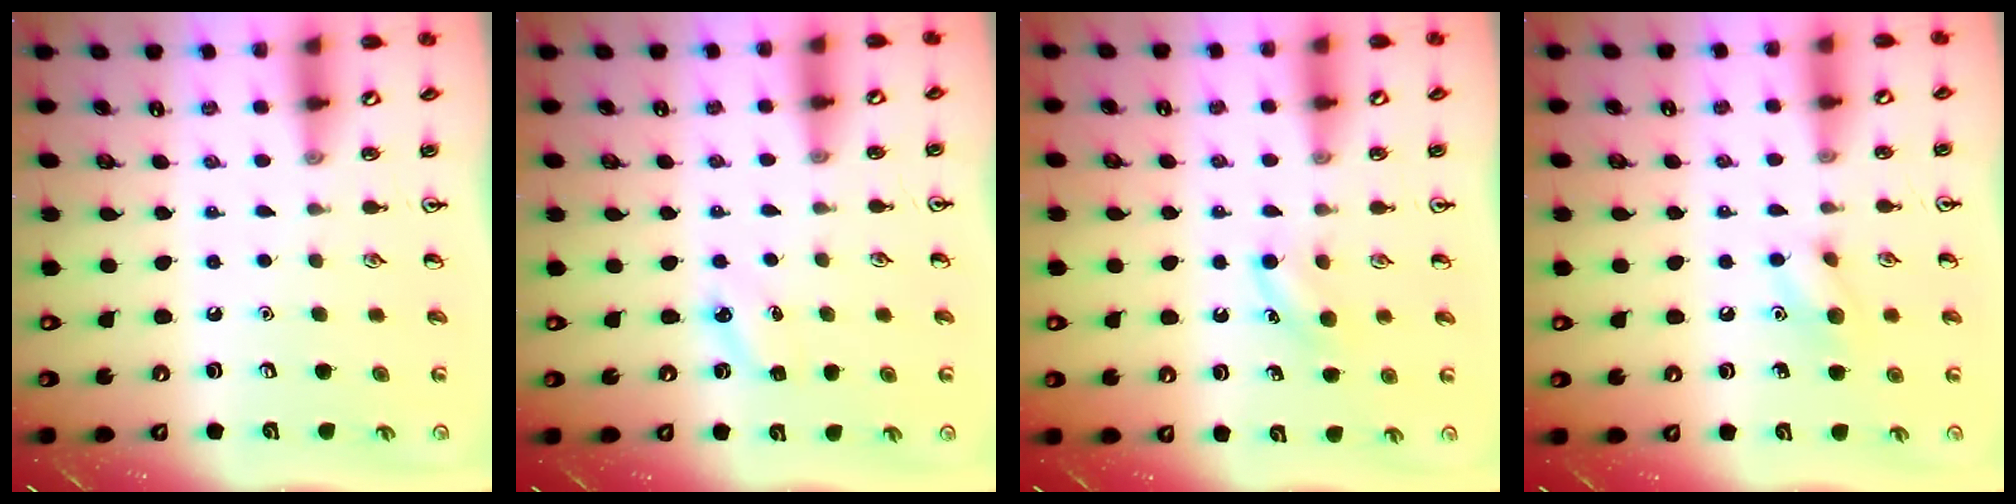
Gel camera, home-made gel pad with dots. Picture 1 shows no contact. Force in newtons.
{"total": 3.5, "press": 3.4, "slide": 1.1}
{"total": 4.3, "press": 4.1, "slide": 1.5}
{"total": 7.8, "press": 7.7, "slide": 1.4}